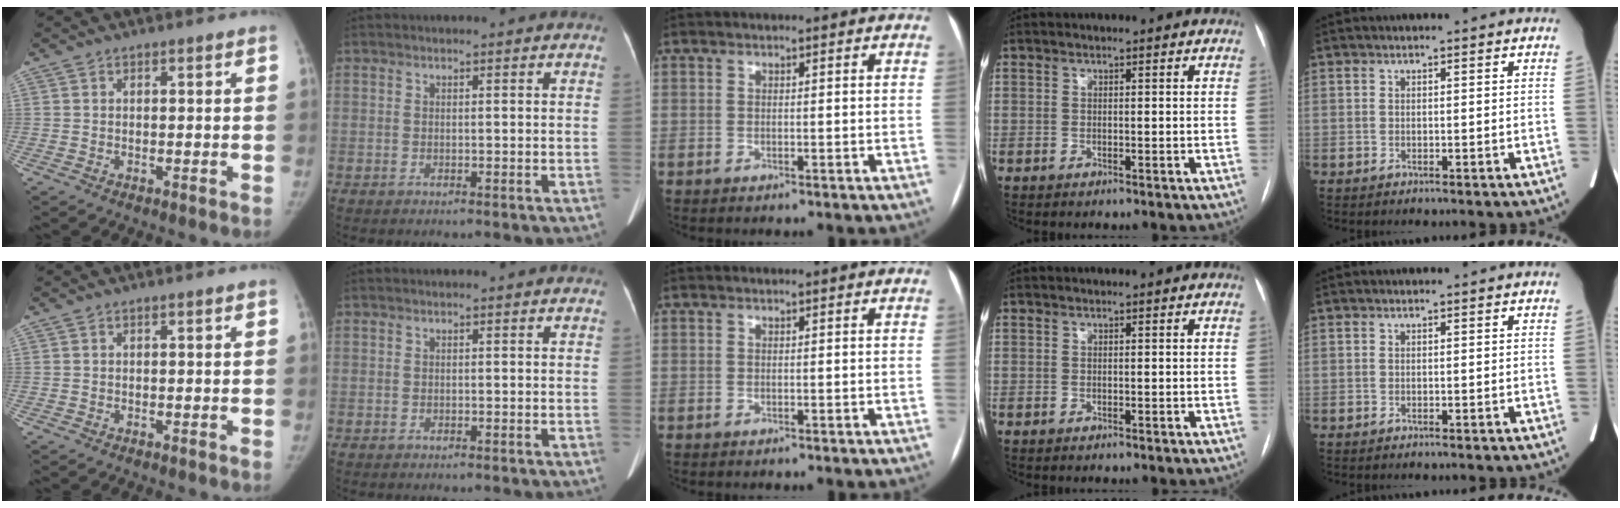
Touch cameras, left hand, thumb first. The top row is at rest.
{}